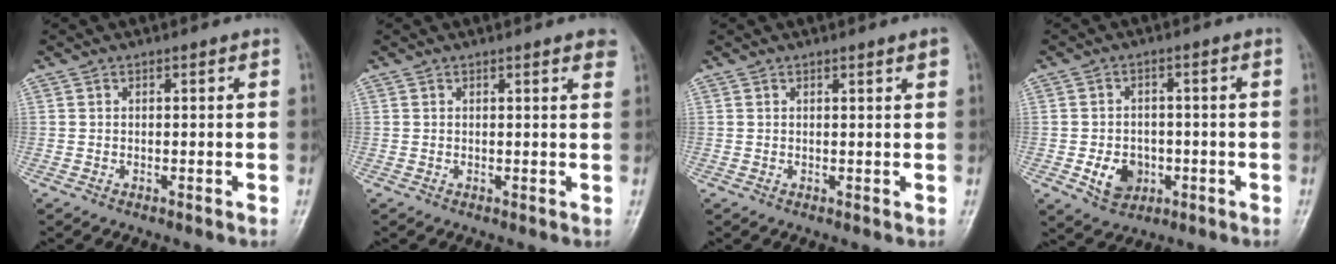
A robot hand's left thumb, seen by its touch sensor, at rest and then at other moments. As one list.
[{"total": 2.6, "force": [1.8, 0.5, 1.9], "torque": [-0.016, -0.001, 0.017]}, {"total": 1.5, "force": [0.9, 0.1, 1.1], "torque": [-0.017, -0.003, 0.011]}, {"total": 6.3, "force": [-2.0, 5.0, 3.3], "torque": [-0.035, 0.008, -0.028]}]